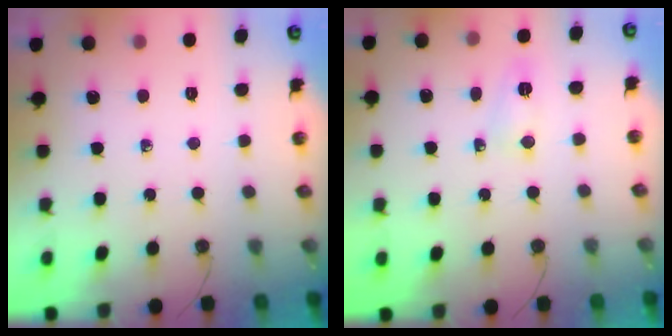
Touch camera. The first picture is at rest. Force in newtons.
{"total": 3.0, "press": 2.8, "slide": 1.1}